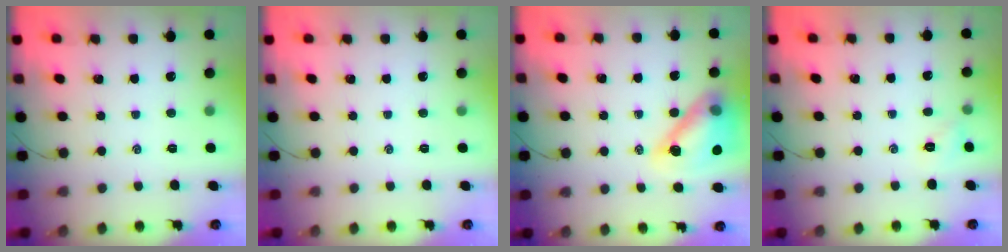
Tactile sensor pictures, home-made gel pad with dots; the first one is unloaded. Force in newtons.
{"total": 0.0}
{"total": 15.6, "press": 14.9, "slide": 4.6}
{"total": 2.9, "press": 2.8, "slide": 0.5}